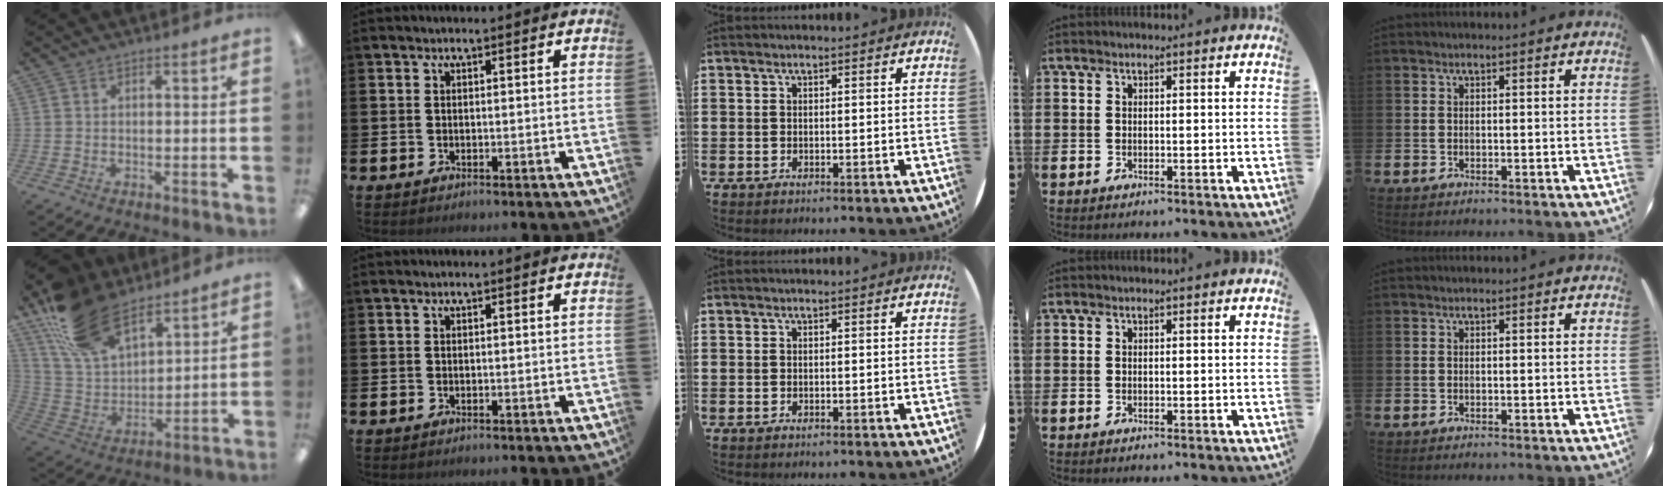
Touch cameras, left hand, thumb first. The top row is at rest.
{"thumb": {"total": 20.6, "force": [14.0, 10.4, 10.8], "torque": [-0.230, -0.059, 0.261]}}